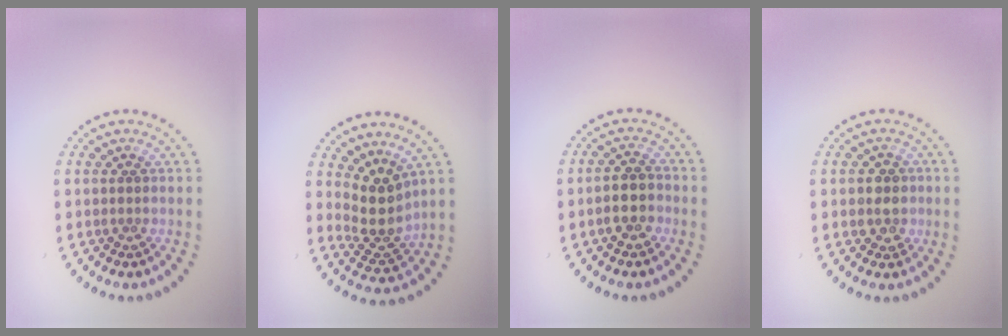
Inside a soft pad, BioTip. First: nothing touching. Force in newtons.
{"total": 3.7, "press": 2.8, "slide": 2.4}
{"total": 2.9, "press": 2.7, "slide": 0.9}
{"total": 2.2, "press": 2.1, "slide": 0.8}